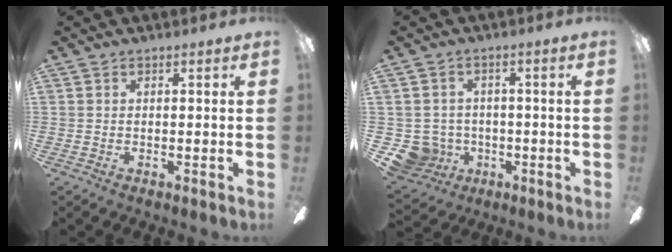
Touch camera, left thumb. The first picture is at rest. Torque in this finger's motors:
{"motor_torque": [-0.30, 0.36, -0.20, 0.08, 0.00]}